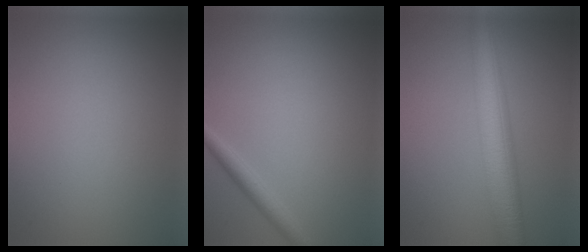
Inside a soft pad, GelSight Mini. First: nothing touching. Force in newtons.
{"total": 1.8, "press": 1.8, "slide": 0.0}
{"total": 6.8, "press": 6.8, "slide": 0.1}